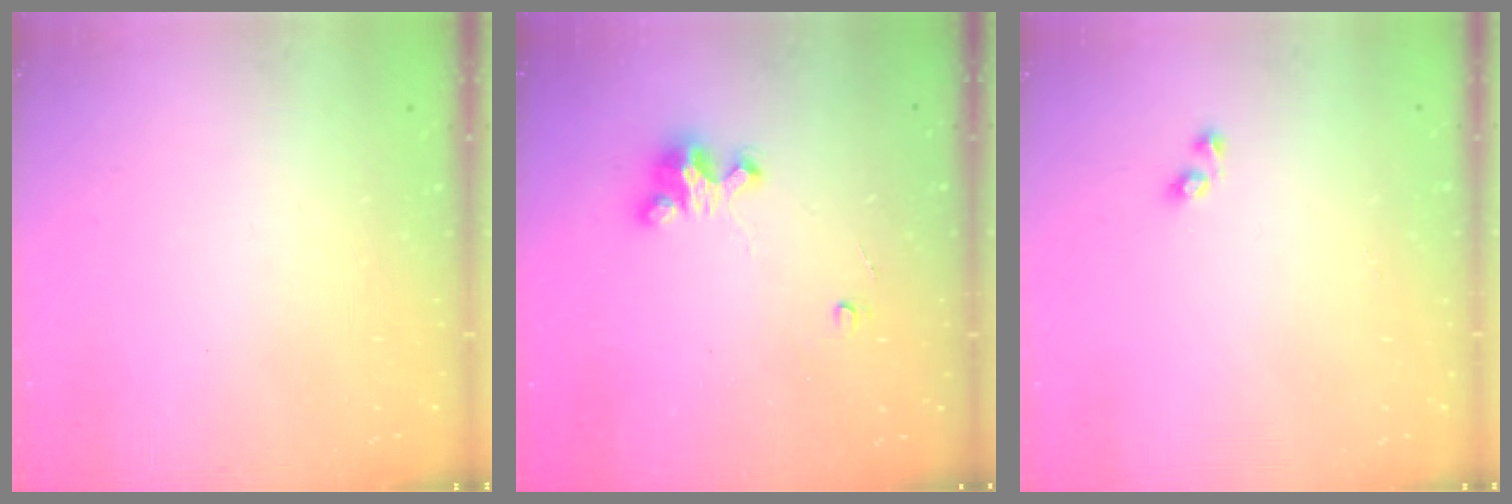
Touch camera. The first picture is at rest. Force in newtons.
{"total": 3.9, "press": 3.9, "slide": 0.1}
{"total": 2.0, "press": 1.7, "slide": 1.0}